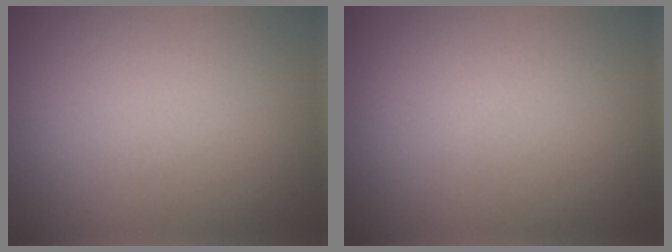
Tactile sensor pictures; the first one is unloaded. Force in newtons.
{"total": 0.0}